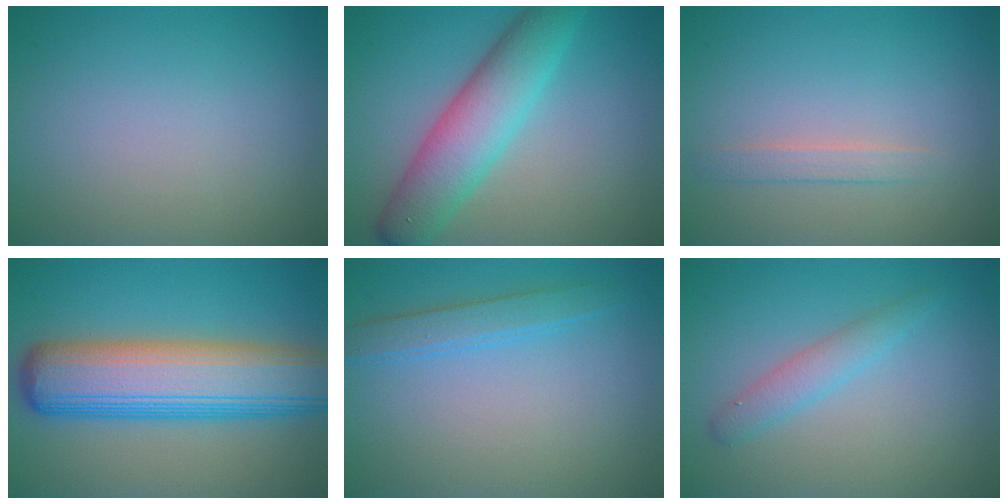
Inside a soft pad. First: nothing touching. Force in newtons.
{"total": 6.5, "press": 6.5, "slide": 0.3}
{"total": 1.3, "press": 1.3, "slide": 0.1}
{"total": 11.2, "press": 11.2, "slide": 0.4}
{"total": 2.3, "press": 2.3, "slide": 0.1}
{"total": 2.1, "press": 2.1, "slide": 0.2}